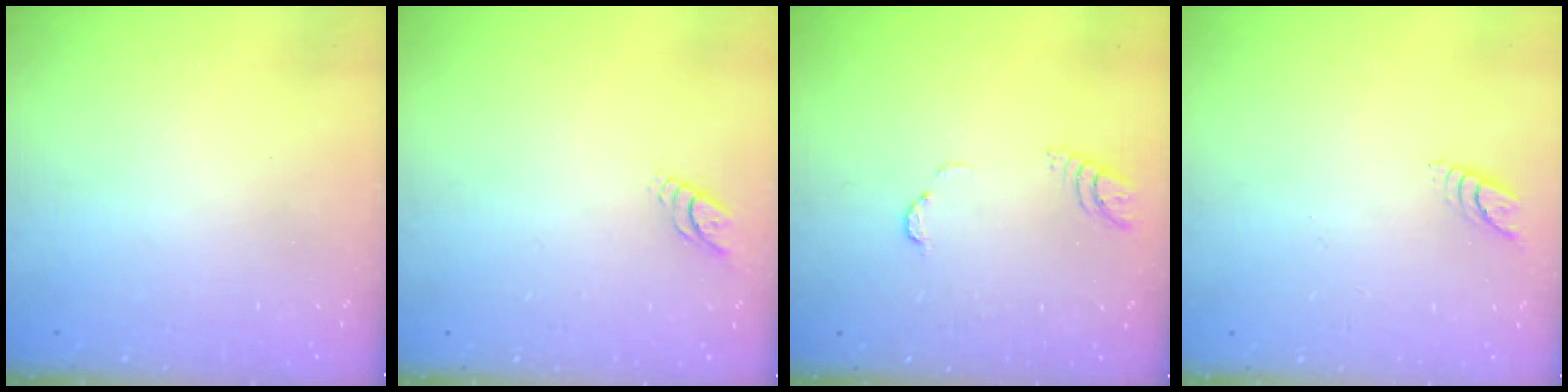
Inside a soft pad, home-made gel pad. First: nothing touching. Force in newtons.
{"total": 3.6, "press": 3.6, "slide": 0.1}
{"total": 3.3, "press": 3.3, "slide": 0.3}
{"total": 3.8, "press": 3.8, "slide": 0.4}